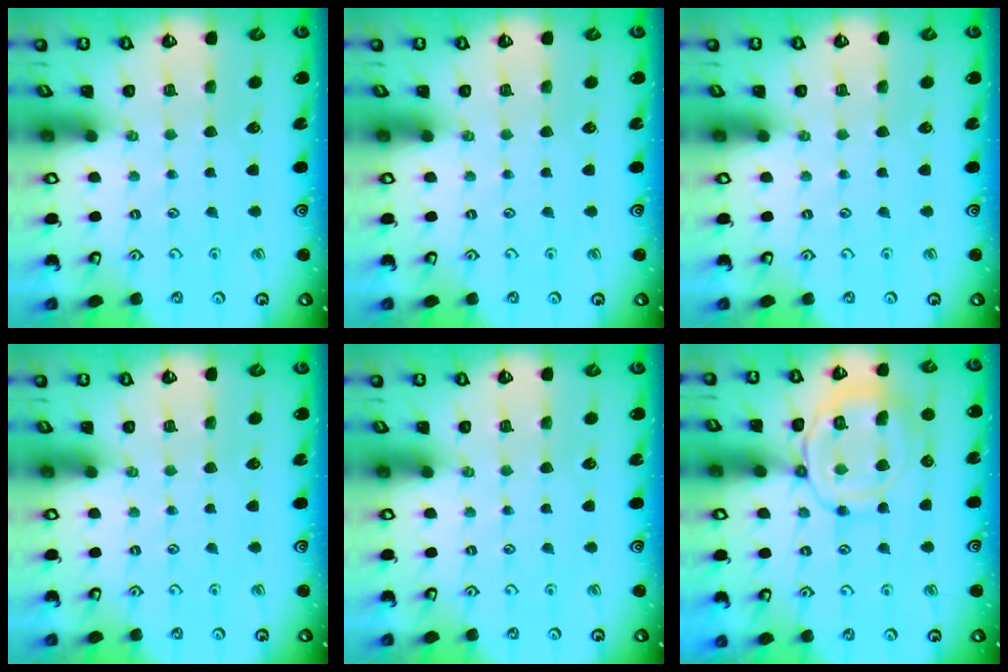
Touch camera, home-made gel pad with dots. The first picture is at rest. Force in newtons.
{"total": 0.0}
{"total": 0.0}
{"total": 0.0}
{"total": 0.0}
{"total": 13.3, "press": 13.2, "slide": 1.2}